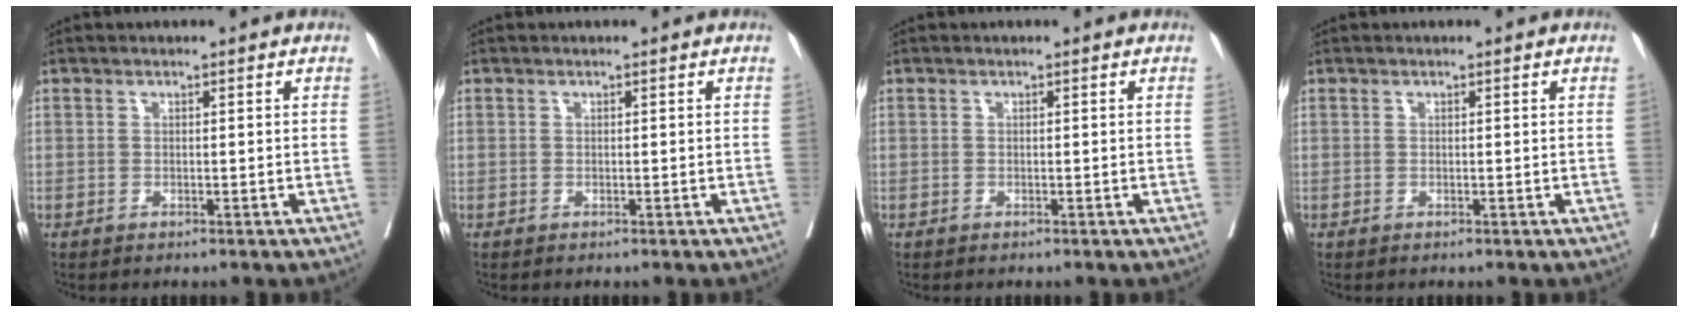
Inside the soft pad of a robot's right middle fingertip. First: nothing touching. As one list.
[{"total": 0.0}, {"total": 0.0}, {"total": 0.0}]